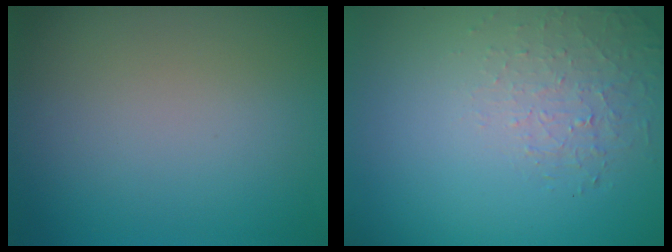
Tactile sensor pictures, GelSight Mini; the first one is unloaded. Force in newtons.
{"total": 1.4, "press": 0.6, "slide": 1.3}